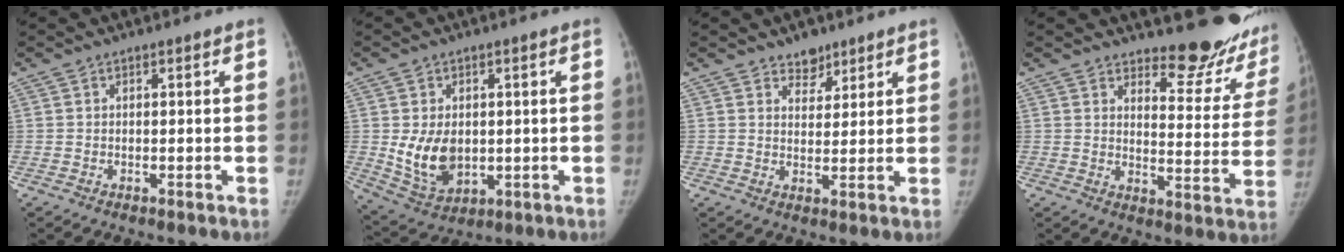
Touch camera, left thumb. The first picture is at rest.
{"total": 9.6, "force": [0.1, 6.8, 6.7], "torque": [-0.098, -0.015, 0.022]}
{"total": 4.0, "force": [3.1, 2.3, 1.0], "torque": [0.012, -0.022, 0.051]}
{"total": 16.1, "force": [14.4, 5.2, 5.1], "torque": [-0.008, -0.136, 0.165]}